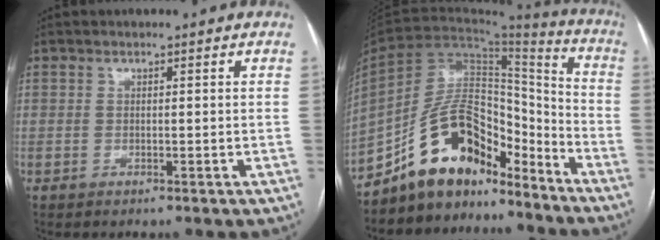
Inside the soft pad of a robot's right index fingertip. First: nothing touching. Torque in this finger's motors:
{"motor_torque": [-0.07, -0.15, -0.24, -0.21]}